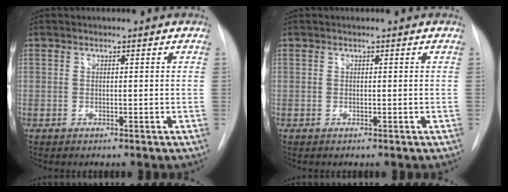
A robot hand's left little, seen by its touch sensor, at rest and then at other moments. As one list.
[{"total": 0.0}]